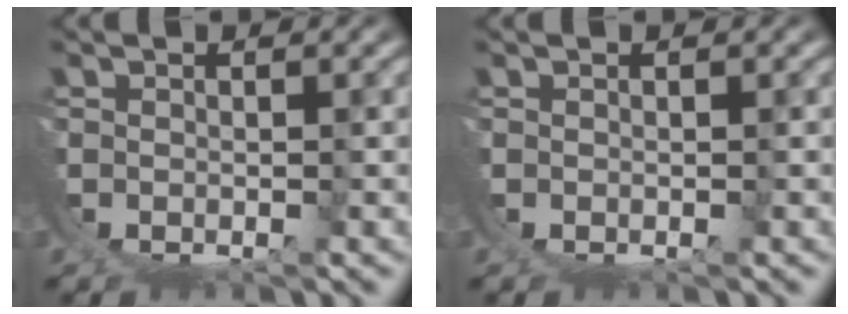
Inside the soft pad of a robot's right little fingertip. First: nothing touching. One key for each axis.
{"total": 0.0}